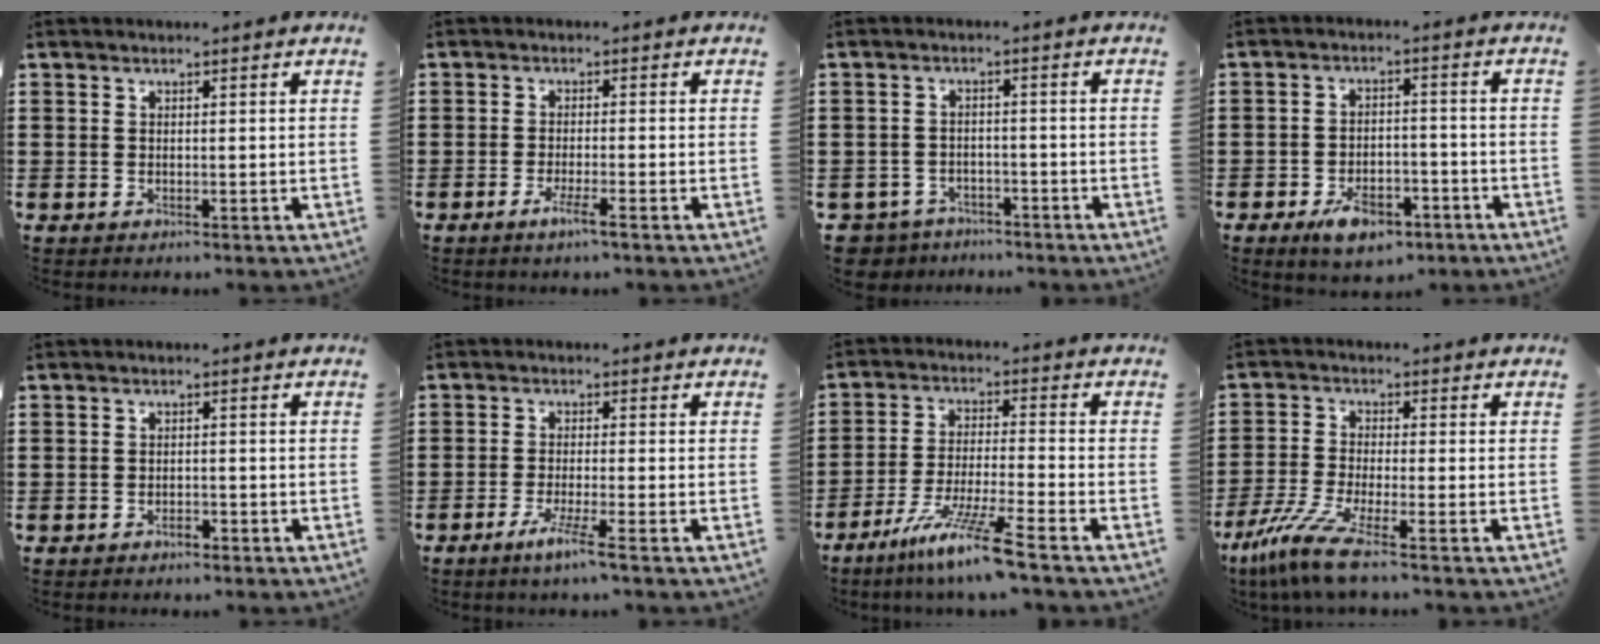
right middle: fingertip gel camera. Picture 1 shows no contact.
{"total": 2.9, "force": [-1.8, 0.1, 2.4], "torque": [-0.039, -0.003, -0.029]}
{"total": 3.4, "force": [-3.3, 0.9, 0.0], "torque": [-0.023, -0.006, -0.075]}
{"total": 6.0, "force": [-4.1, 2.8, 3.4], "torque": [-0.070, 0.009, -0.076]}
{"total": 1.5, "force": [-1.2, 0.4, 0.7], "torque": [-0.018, -0.002, -0.024]}
{"total": 4.0, "force": [-2.7, -0.4, 2.9], "torque": [-0.055, -0.011, -0.046]}
{"total": 9.7, "force": [-7.3, -0.3, 6.4], "torque": [-0.125, -0.012, -0.140]}
{"total": 7.2, "force": [-5.0, 0.7, 5.2], "torque": [-0.124, -0.020, -0.098]}